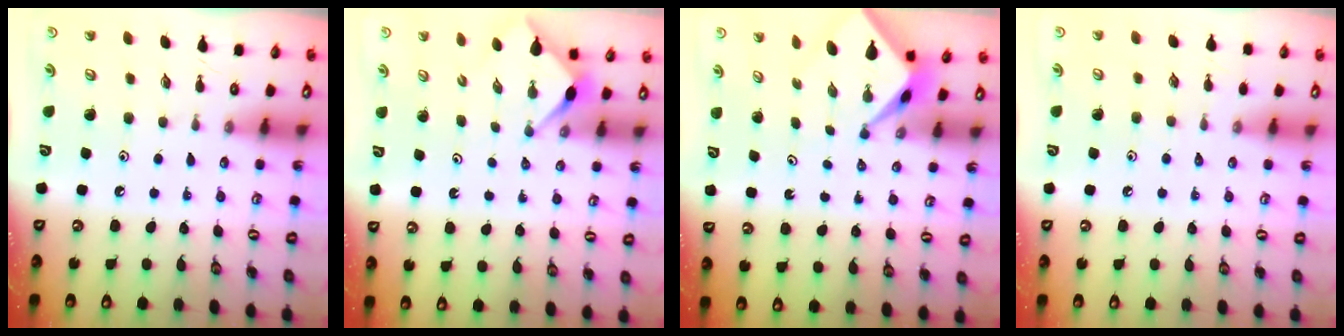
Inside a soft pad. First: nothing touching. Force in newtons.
{"total": 2.7, "press": 2.7, "slide": 0.3}
{"total": 2.4, "press": 2.4, "slide": 0.2}
{"total": 3.0, "press": 2.9, "slide": 0.5}